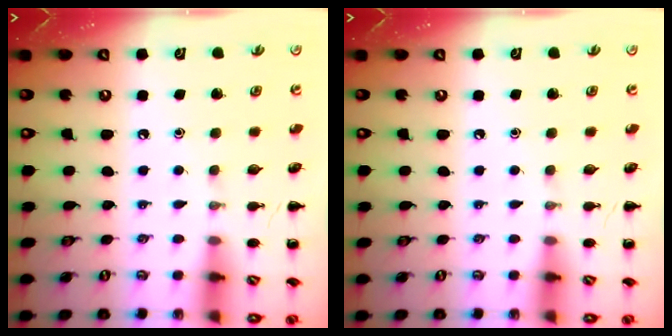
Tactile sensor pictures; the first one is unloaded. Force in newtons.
{"total": 0.0}